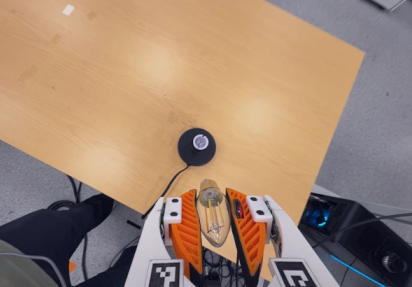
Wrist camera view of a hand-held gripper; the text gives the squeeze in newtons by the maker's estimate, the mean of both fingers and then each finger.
{"total": 19.5, "left": 21.1, "right": 17.9}